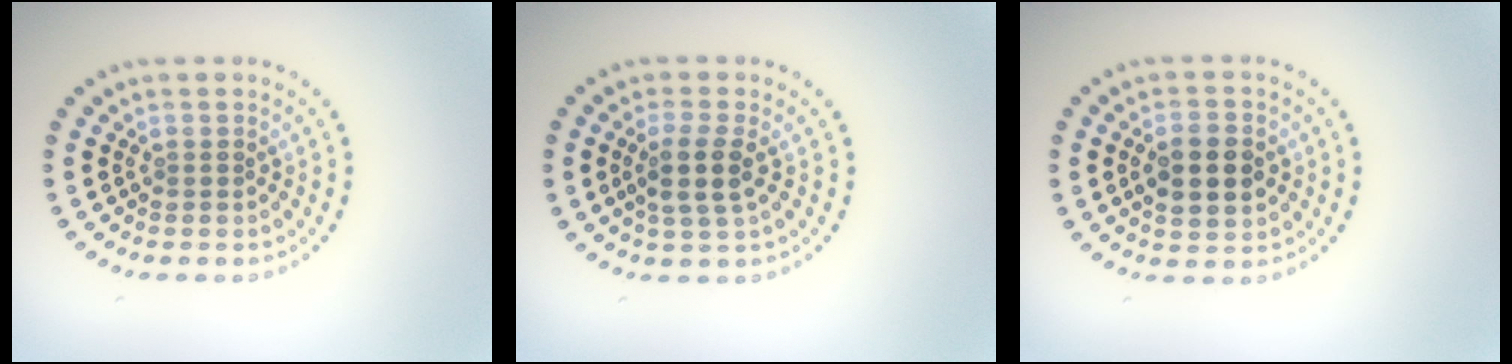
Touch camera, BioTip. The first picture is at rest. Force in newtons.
{"total": 2.9, "press": 2.5, "slide": 1.4}
{"total": 4.3, "press": 4.3, "slide": 0.2}